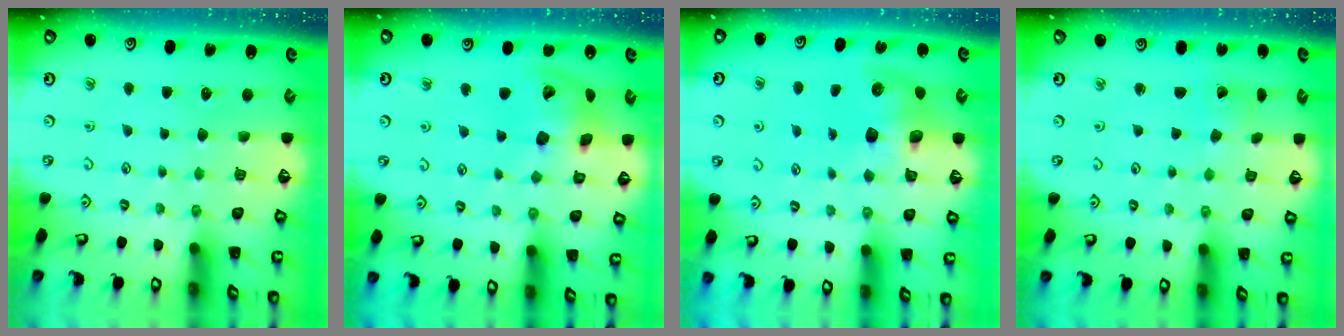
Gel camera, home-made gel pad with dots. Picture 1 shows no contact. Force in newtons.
{"total": 14.6, "press": 14.4, "slide": 2.3}
{"total": 8.8, "press": 8.7, "slide": 1.2}
{"total": 0.0}